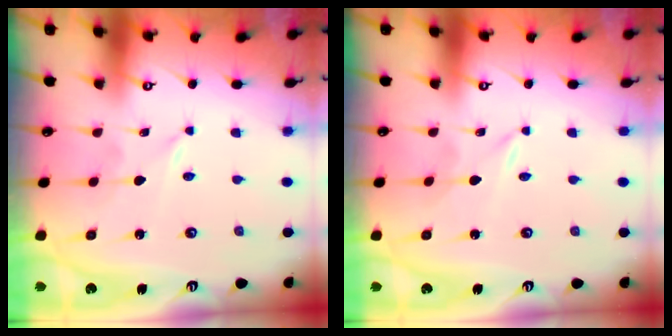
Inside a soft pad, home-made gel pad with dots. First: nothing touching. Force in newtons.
{"total": 0.0}